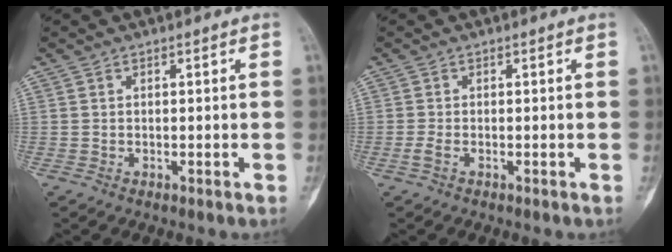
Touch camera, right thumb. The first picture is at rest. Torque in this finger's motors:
{"motor_torque": [0.48, 0.48, 0.14, -0.13, 0.00]}